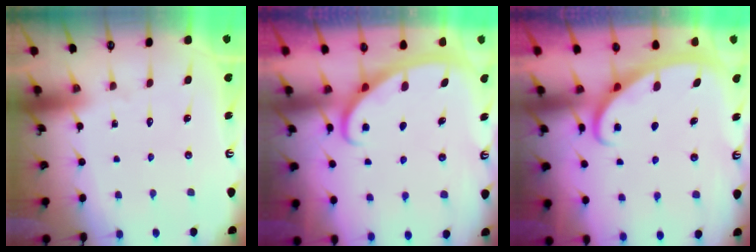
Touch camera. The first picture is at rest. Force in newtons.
{"total": 2.9, "press": 2.9, "slide": 0.3}
{"total": 2.7, "press": 2.7, "slide": 0.4}